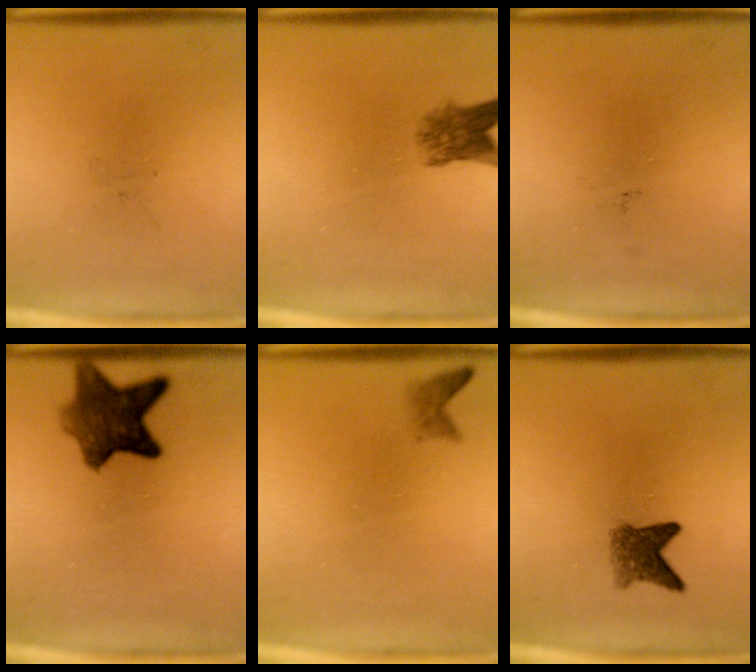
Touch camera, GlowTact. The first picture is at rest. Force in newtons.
{"total": 4.1}
{"total": 0.0}
{"total": 8.3}
{"total": 1.3}
{"total": 3.5}